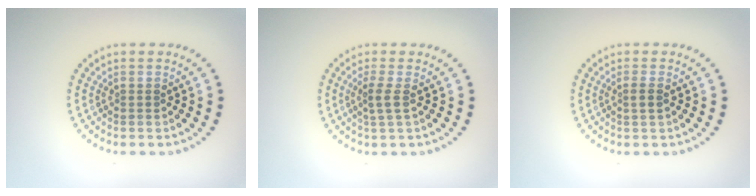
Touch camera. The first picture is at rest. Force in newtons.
{"total": 1.6, "press": 1.3, "slide": 1.0}
{"total": 1.1, "press": 1.0, "slide": 0.5}